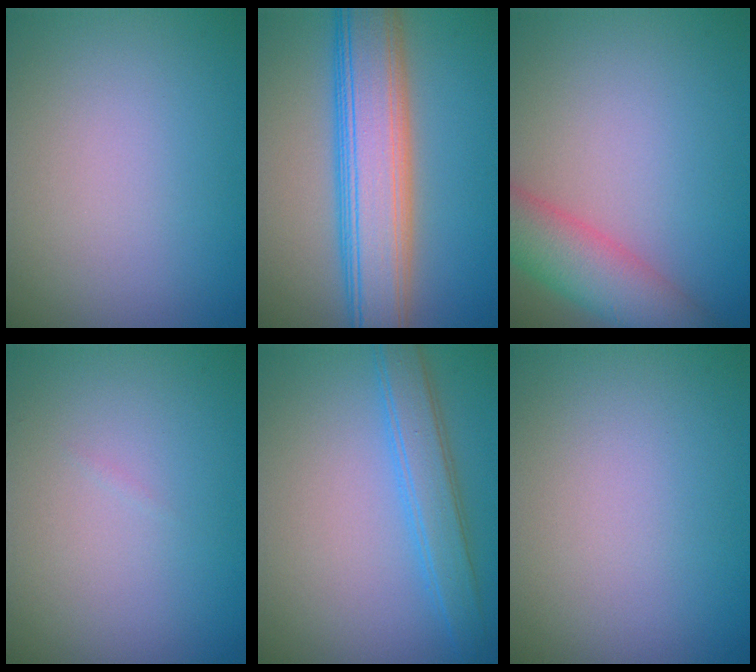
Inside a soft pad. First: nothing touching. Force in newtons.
{"total": 9.2, "press": 9.2, "slide": 0.3}
{"total": 5.5, "press": 5.5, "slide": 0.4}
{"total": 0.0}
{"total": 3.5, "press": 3.5, "slide": 0.2}
{"total": 0.0}